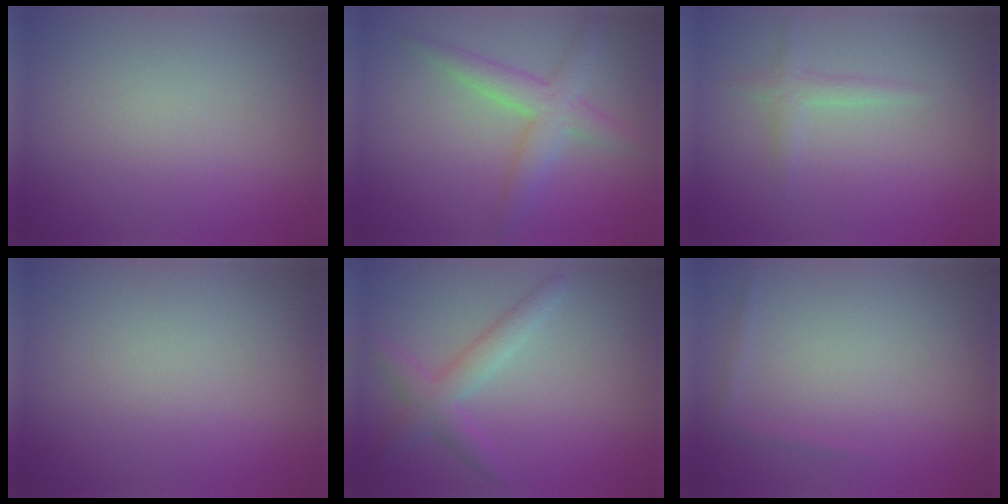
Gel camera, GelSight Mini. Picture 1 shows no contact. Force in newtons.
{"total": 3.3, "press": 3.3, "slide": 0.3}
{"total": 1.3, "press": 1.3, "slide": 0.1}
{"total": 0.0}
{"total": 2.8, "press": 2.8, "slide": 0.0}
{"total": 0.6, "press": 0.6, "slide": 0.1}